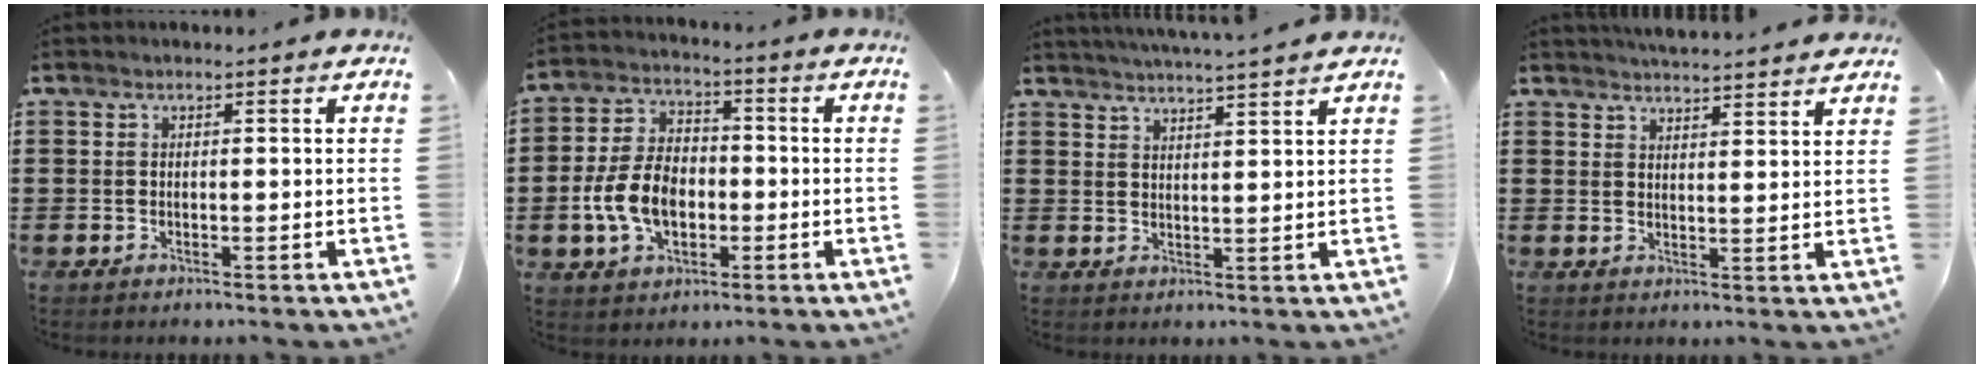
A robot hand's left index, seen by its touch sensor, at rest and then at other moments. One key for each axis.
{"total": 8.9, "fx": -2.1, "fy": 5.8, "fz": 6.5, "tx": -0.156, "ty": 0.005, "tz": -0.046}
{"total": 3.1, "fx": 3.0, "fy": -0.7, "fz": 0.3, "tx": -0.017, "ty": -0.013, "tz": 0.052}
{"total": 3.6, "fx": 3.6, "fy": -0.4, "fz": 0.2, "tx": -0.015, "ty": -0.017, "tz": 0.065}